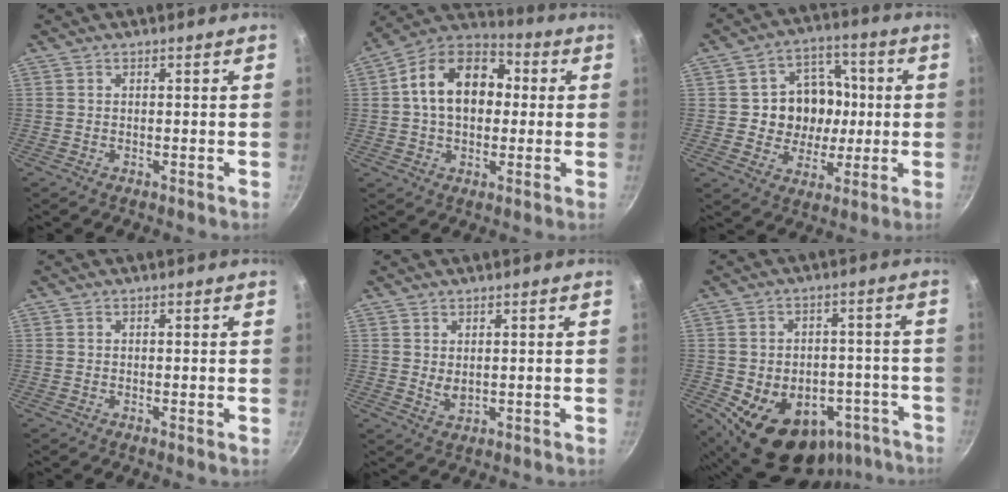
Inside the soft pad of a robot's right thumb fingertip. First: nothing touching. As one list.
[{"total": 16.5, "force": [1.7, 11.5, 11.7], "torque": [-0.159, 0.034, 0.007]}, {"total": 12.9, "force": [0.3, 11.3, 6.2], "torque": [-0.059, 0.013, 0.003]}, {"total": 0.0}, {"total": 2.2, "force": [0.9, 1.2, 1.6], "torque": [-0.026, -0.012, 0.018]}, {"total": 19.6, "force": [-9.3, 13.6, 10.6], "torque": [-0.127, 0.034, -0.105]}]